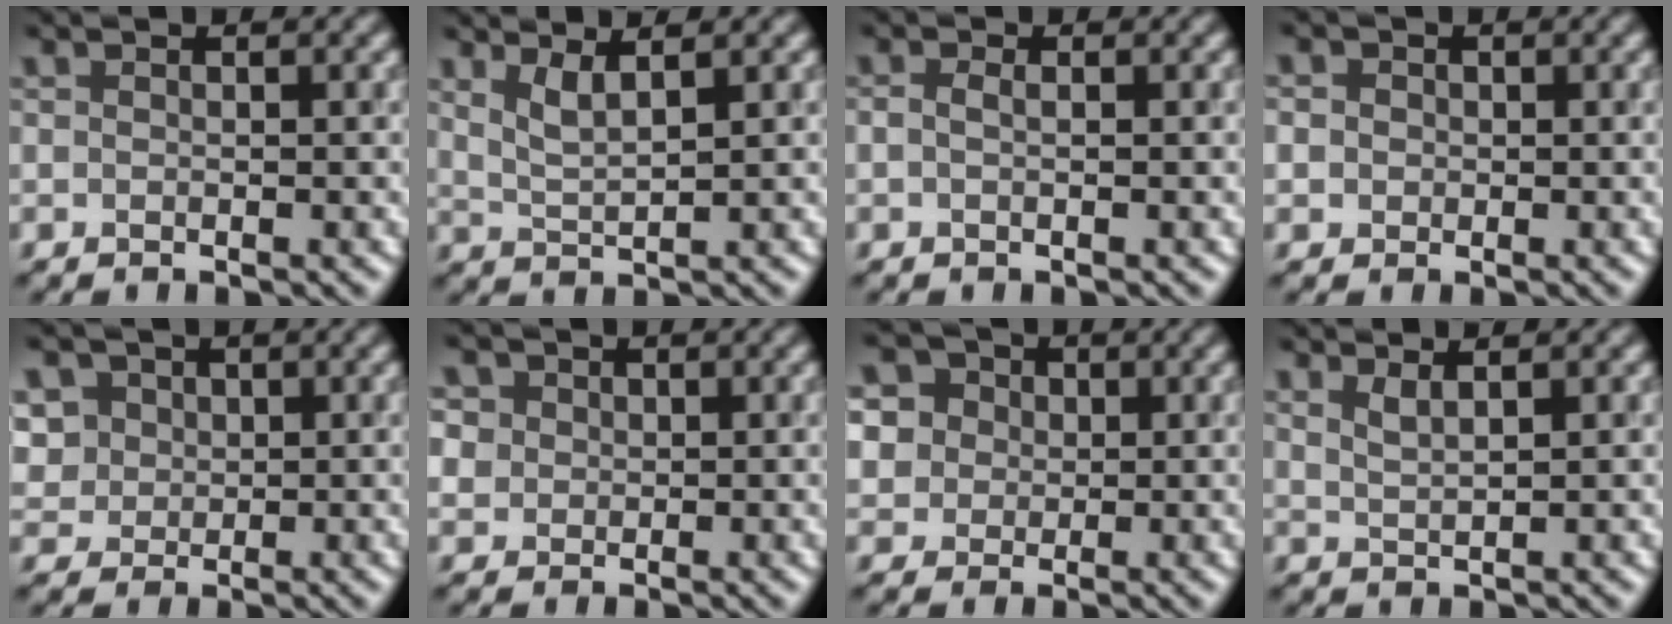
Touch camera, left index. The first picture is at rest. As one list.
[{"total": 1.7, "force": [1.2, -0.2, 1.2], "torque": [-0.030, 0.010, 0.042]}, {"total": 0.7, "force": [-0.5, -0.4, -0.2], "torque": [-0.008, -0.006, 0.001]}, {"total": 1.0, "force": [-0.4, 0.4, -0.9], "torque": [0.005, 0.003, 0.008]}, {"total": 3.2, "force": [1.2, 2.8, 0.7], "torque": [-0.051, 0.016, 0.042]}, {"total": 1.1, "force": [0.2, 0.9, -0.6], "torque": [-0.013, 0.005, 0.031]}, {"total": 4.3, "force": [1.7, 3.8, 1.1], "torque": [-0.043, 0.023, 0.030]}, {"total": 1.3, "force": [1.2, 0.0, 0.6], "torque": [-0.008, 0.011, 0.024]}]